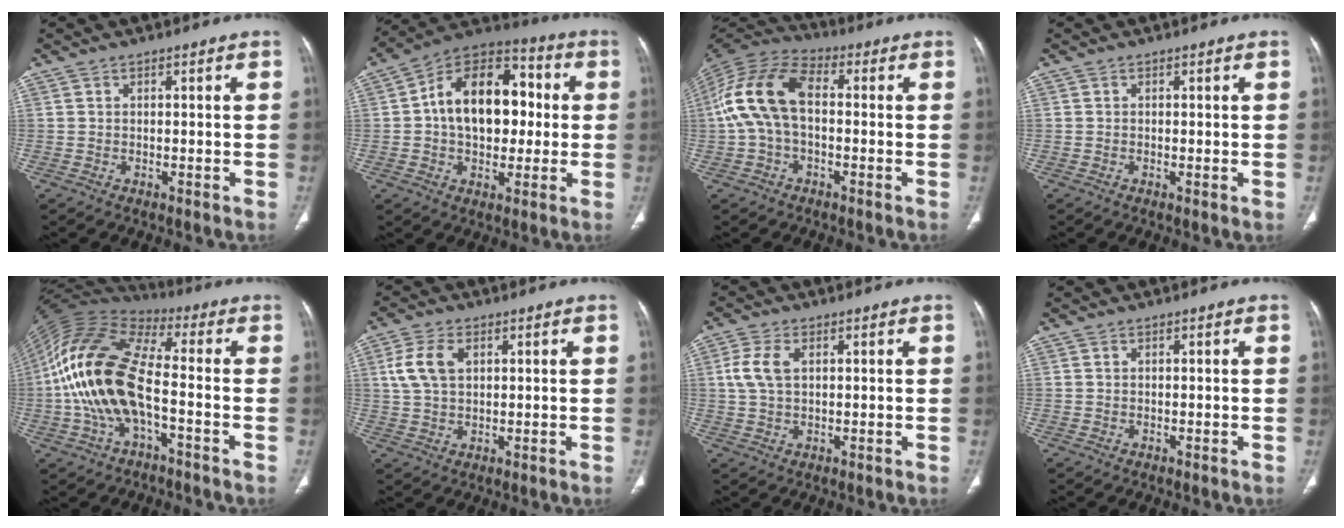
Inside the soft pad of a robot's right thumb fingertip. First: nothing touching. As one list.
[{"total": 18.2, "force": [1.3, 12.1, 13.5], "torque": [-0.170, 0.033, 0.013]}, {"total": 13.3, "force": [0.1, 7.8, 10.8], "torque": [-0.219, 0.037, -0.009]}, {"total": 0.6, "force": [0.0, 0.1, 0.6], "torque": [-0.012, -0.004, -0.003]}, {"total": 17.8, "force": [-3.0, 8.0, 15.6], "torque": [-0.317, 0.037, -0.061]}, {"total": 6.8, "force": [2.1, 4.2, 5.0], "torque": [-0.107, 0.005, 0.042]}, {"total": 5.4, "force": [1.3, 3.2, 4.2], "torque": [-0.103, 0.009, 0.025]}, {"total": 0.0}]